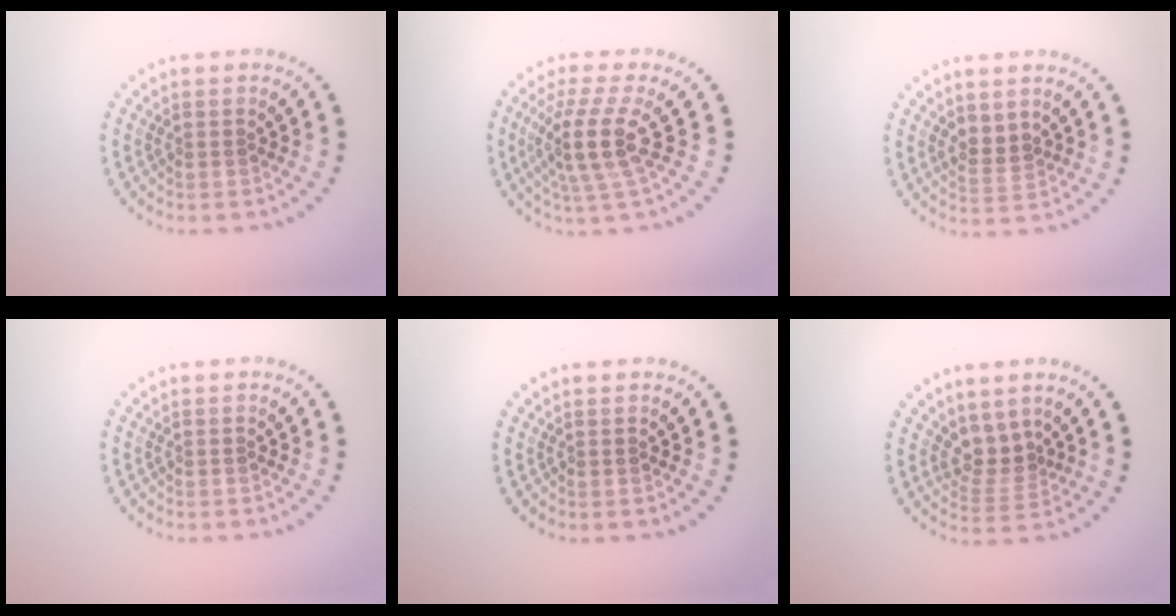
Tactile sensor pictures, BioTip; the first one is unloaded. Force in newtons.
{"total": 4.3, "press": 3.3, "slide": 2.7}
{"total": 2.0, "press": 1.8, "slide": 1.0}
{"total": 0.0}
{"total": 0.0}
{"total": 2.9, "press": 2.0, "slide": 2.1}